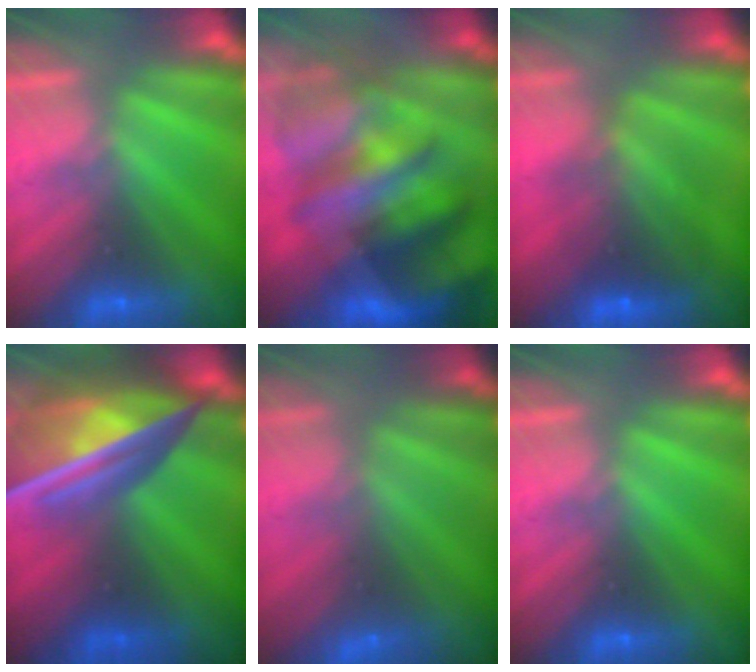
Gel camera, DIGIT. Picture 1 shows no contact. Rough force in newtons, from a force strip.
{"total": 7.7}
{"total": 5.7}
{"total": 7.6}
{"total": 2.9}
{"total": 0.0}